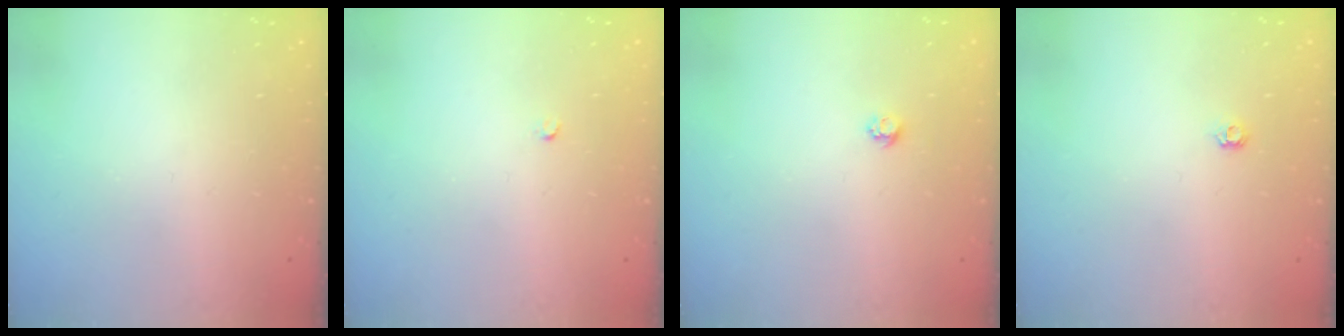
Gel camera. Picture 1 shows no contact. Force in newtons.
{"total": 2.0, "press": 2.0, "slide": 0.3}
{"total": 3.8, "press": 3.7, "slide": 0.5}
{"total": 4.7, "press": 4.7, "slide": 0.8}